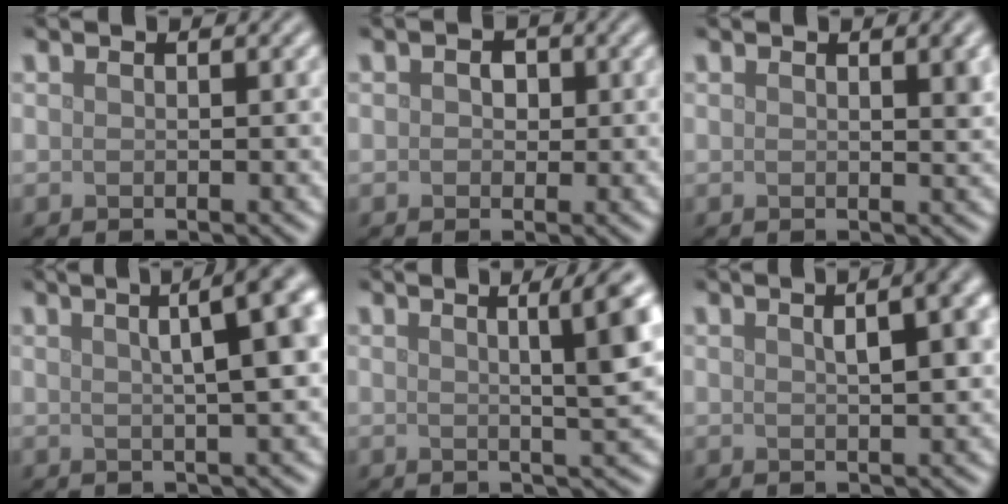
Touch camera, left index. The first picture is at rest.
{"total": 1.5, "force": [0.2, 1.2, 0.9], "torque": [-0.011, 0.002, -0.001]}
{"total": 1.7, "force": [0.7, 0.4, 1.5], "torque": [-0.014, 0.001, 0.012]}
{"total": 10.5, "force": [3.0, 4.3, 9.1], "torque": [-0.043, 0.062, 0.008]}
{"total": 6.5, "force": [1.9, 1.5, 6.0], "torque": [-0.053, 0.018, 0.024]}
{"total": 5.1, "force": [1.5, 1.8, 4.6], "torque": [-0.040, 0.023, 0.014]}